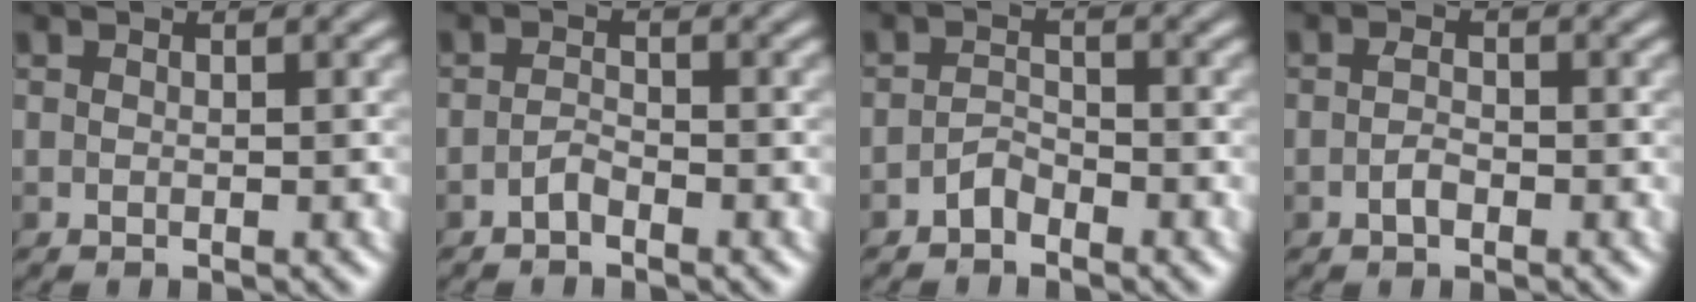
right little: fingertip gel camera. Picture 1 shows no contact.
{"total": 2.2, "force": [-2.1, 0.2, 0.7], "torque": [-0.017, 0.001, -0.044]}
{"total": 2.5, "force": [-2.4, 0.4, 0.4], "torque": [-0.009, 0.002, -0.051]}
{"total": 2.2, "force": [-1.5, 0.9, 1.3], "torque": [-0.029, 0.001, -0.031]}